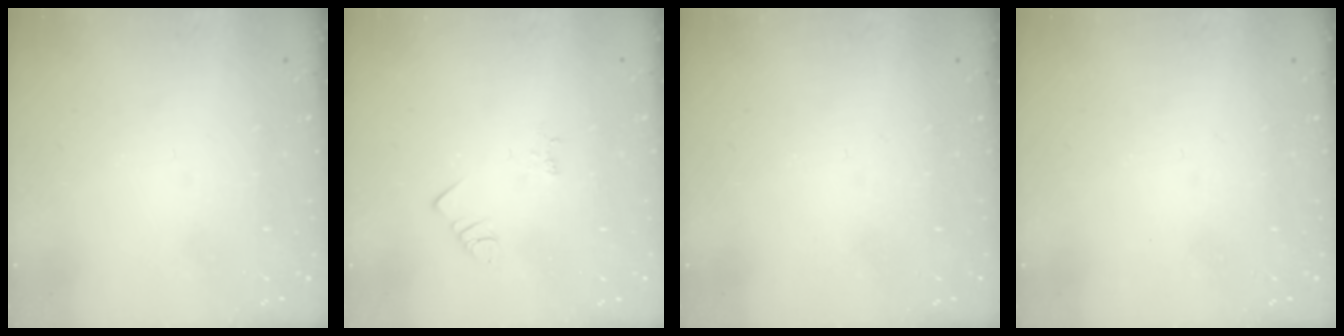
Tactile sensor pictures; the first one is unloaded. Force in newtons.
{"total": 1.4, "press": 1.4, "slide": 0.3}
{"total": 0.0}
{"total": 0.0}